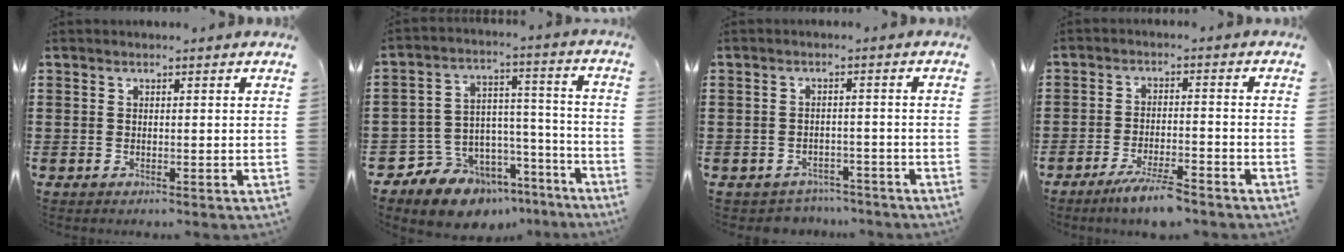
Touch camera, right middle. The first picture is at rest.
{"total": 9.3, "force": [-7.9, 4.8, 0.5], "torque": [-0.023, 0.018, -0.147]}
{"total": 2.3, "force": [-2.2, 0.6, -0.3], "torque": [-0.004, 0.001, -0.049]}
{"total": 5.1, "force": [-4.3, 0.4, 2.9], "torque": [-0.059, -0.007, -0.078]}